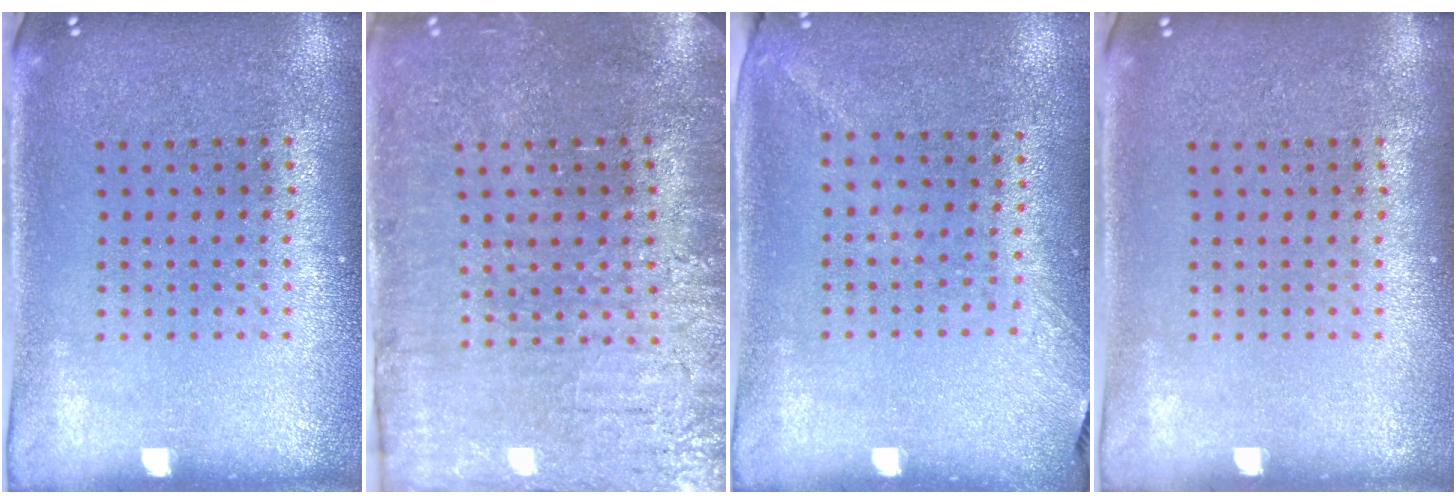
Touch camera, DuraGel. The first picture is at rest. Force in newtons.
{"total": 3.7, "press": 3.4, "slide": 1.3}
{"total": 1.3, "press": 1.0, "slide": 0.8}
{"total": 0.0}